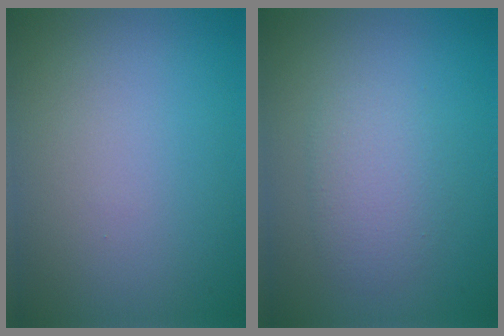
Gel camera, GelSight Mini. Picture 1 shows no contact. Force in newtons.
{"total": 2.4, "press": 2.3, "slide": 0.4}